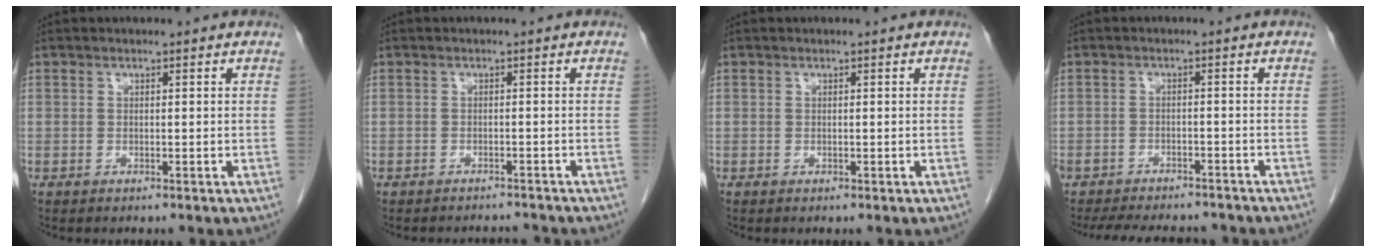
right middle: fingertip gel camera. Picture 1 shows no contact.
{"total": 2.8, "force": [-2.8, 0.5, -0.2], "torque": [0.006, -0.004, -0.039]}
{"total": 0.0}
{"total": 13.6, "force": [-12.0, 4.1, 4.8], "torque": [-0.096, 0.002, -0.156]}